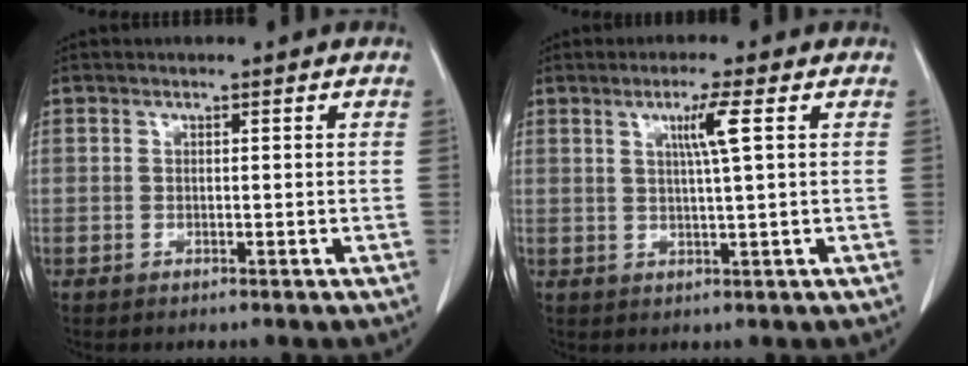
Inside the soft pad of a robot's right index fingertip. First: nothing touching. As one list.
[{"total": 4.2, "force": [1.4, -0.8, 3.9], "torque": [-0.072, -0.003, 0.026]}]